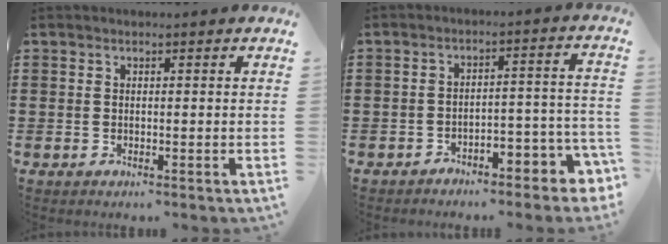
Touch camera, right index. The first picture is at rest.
{"total": 3.6, "force": [-3.2, 0.8, 1.4], "torque": [-0.029, 0.002, -0.068]}